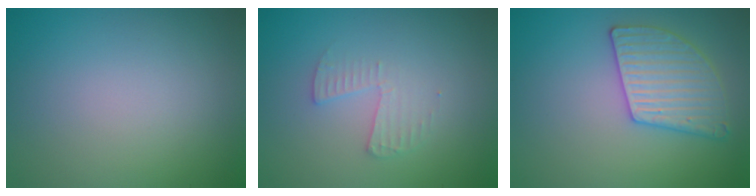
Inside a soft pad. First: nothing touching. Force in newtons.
{"total": 1.6, "press": 1.6, "slide": 0.1}
{"total": 3.5, "press": 3.4, "slide": 0.8}